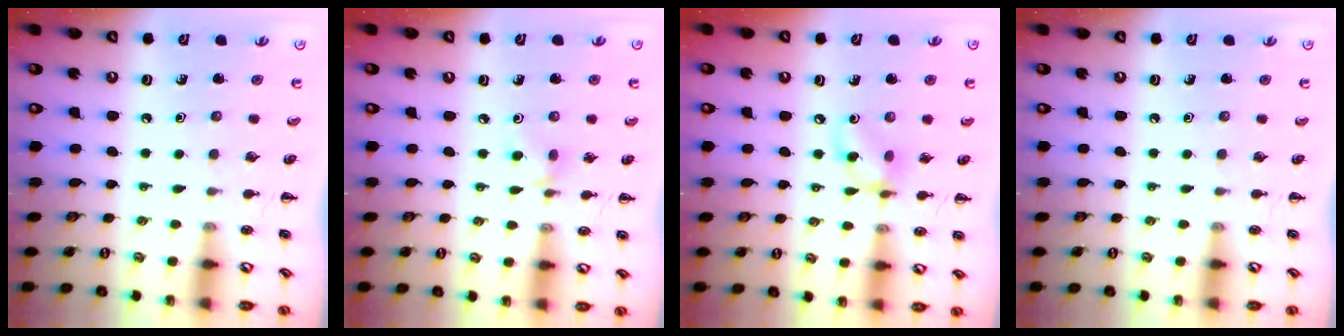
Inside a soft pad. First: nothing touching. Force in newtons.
{"total": 3.8, "press": 3.6, "slide": 1.4}
{"total": 7.7, "press": 7.7, "slide": 0.6}
{"total": 0.0}